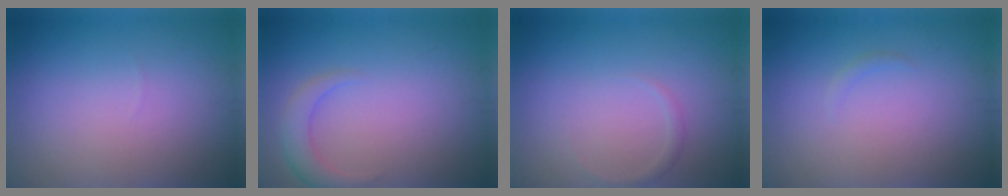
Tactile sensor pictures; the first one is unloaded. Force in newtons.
{"total": 2.4, "press": 2.4, "slide": 0.3}
{"total": 0.8, "press": 0.8, "slide": 0.0}
{"total": 0.5, "press": 0.5, "slide": 0.1}